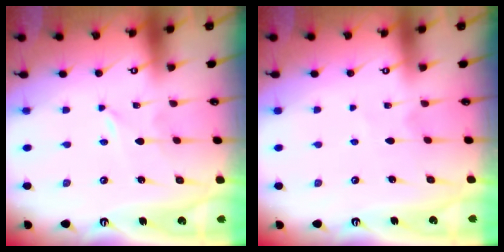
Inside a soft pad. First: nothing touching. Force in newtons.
{"total": 2.8, "press": 2.7, "slide": 0.3}